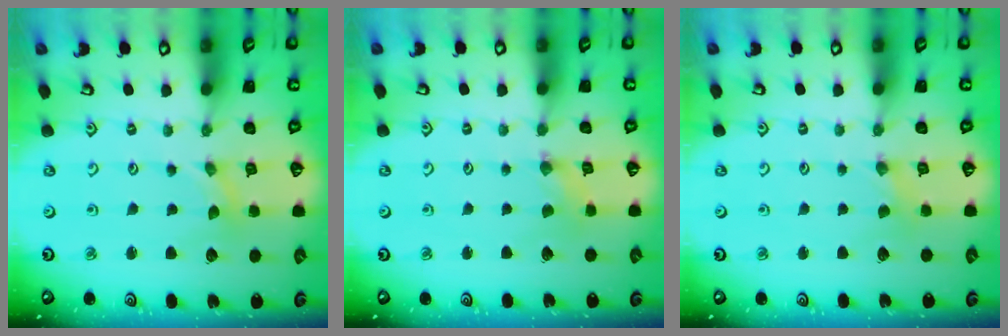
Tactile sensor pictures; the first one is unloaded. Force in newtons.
{"total": 0.9, "press": 0.9, "slide": 0.3}
{"total": 1.0, "press": 1.0, "slide": 0.2}